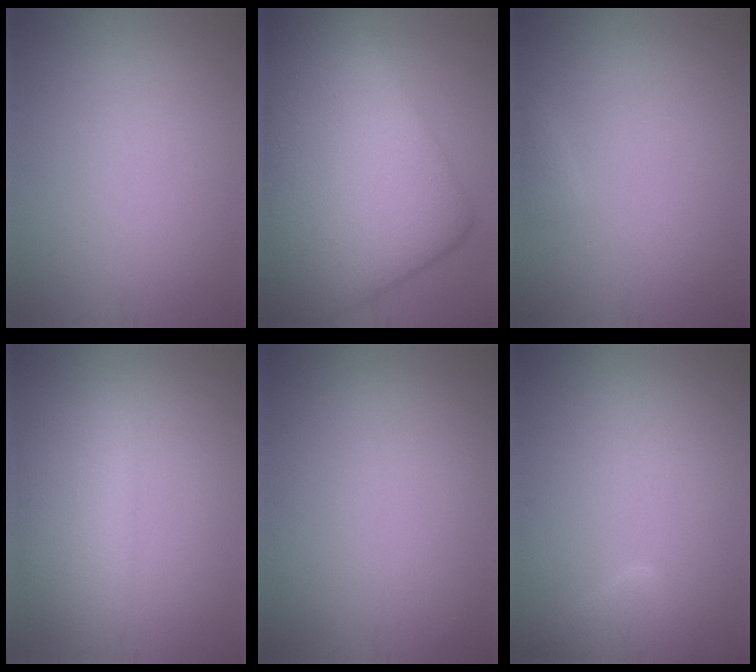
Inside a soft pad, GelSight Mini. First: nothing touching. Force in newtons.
{"total": 18.5, "press": 18.5, "slide": 0.0}
{"total": 0.7, "press": 0.7, "slide": 0.1}
{"total": 4.5, "press": 4.5, "slide": 0.2}
{"total": 0.0}
{"total": 2.3, "press": 2.2, "slide": 0.2}